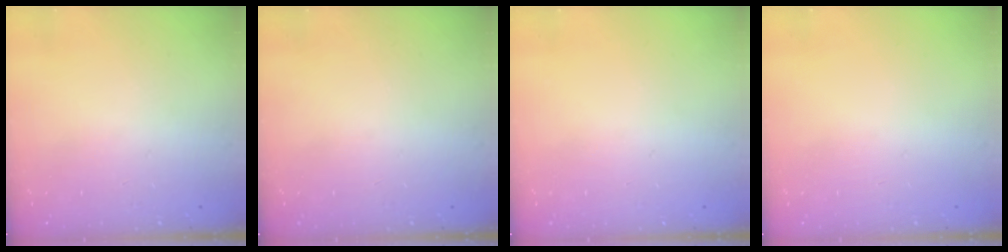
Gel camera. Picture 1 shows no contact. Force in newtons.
{"total": 0.0}
{"total": 0.0}
{"total": 0.0}